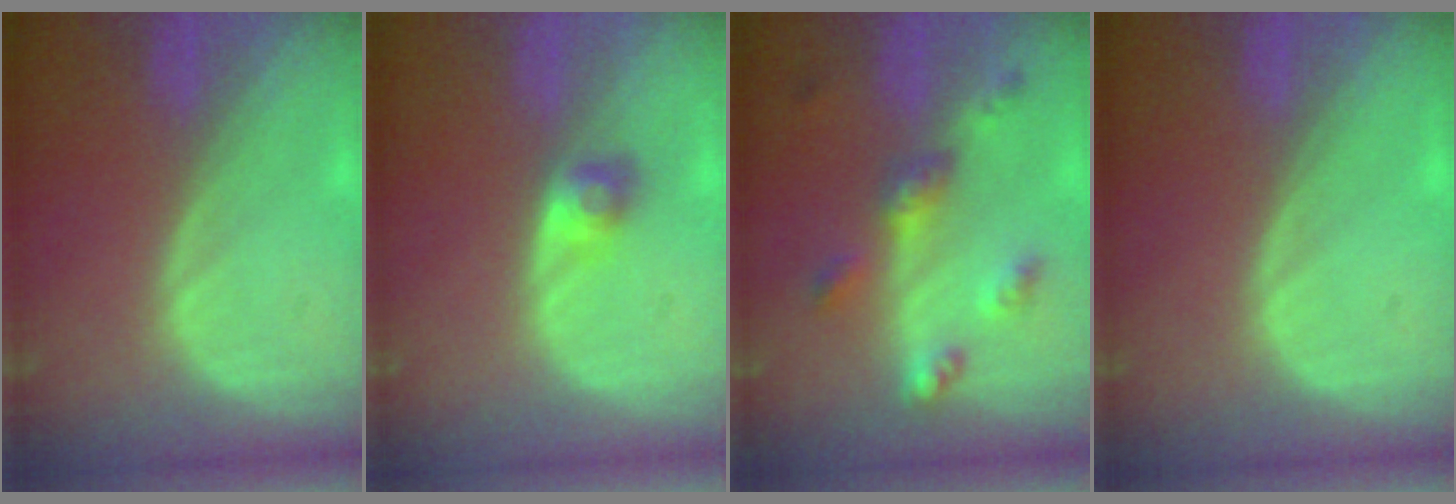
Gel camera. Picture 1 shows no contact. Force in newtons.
{"total": 2.6, "press": 2.4, "slide": 1.0}
{"total": 5.6, "press": 5.6, "slide": 0.6}
{"total": 0.0}